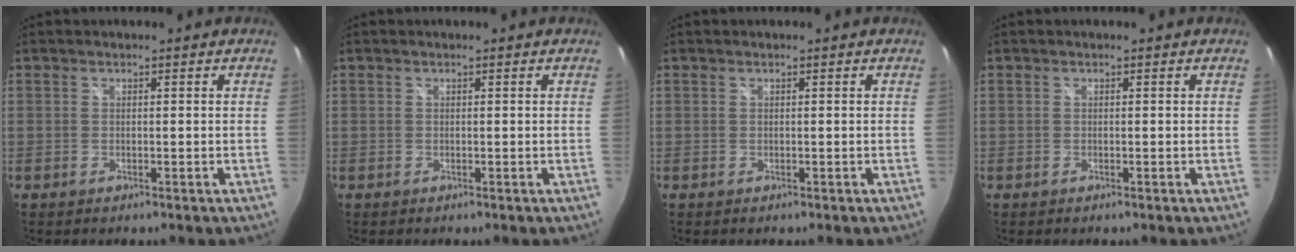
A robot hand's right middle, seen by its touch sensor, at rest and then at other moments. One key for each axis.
{"total": 0.0}
{"total": 0.0}
{"total": 0.0}